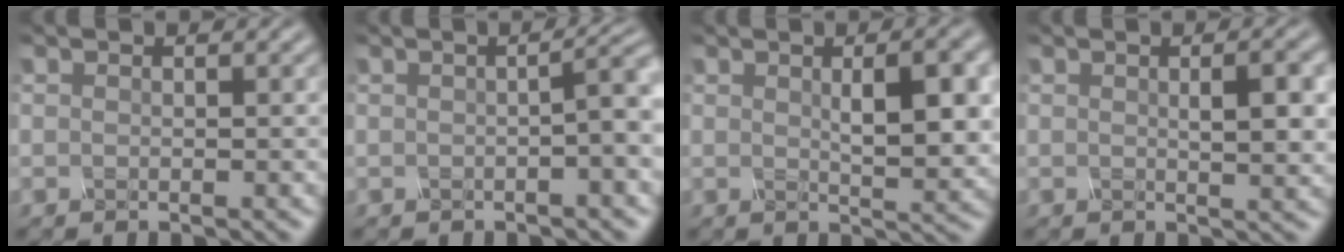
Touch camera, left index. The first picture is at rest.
{"total": 4.0, "force": [-0.1, 1.0, 3.8], "torque": [-0.039, 0.015, -0.006]}
{"total": 6.5, "force": [1.1, 1.9, 6.1], "torque": [-0.076, 0.002, 0.021]}
{"total": 3.7, "force": [0.6, 1.0, 3.6], "torque": [-0.046, 0.004, 0.009]}